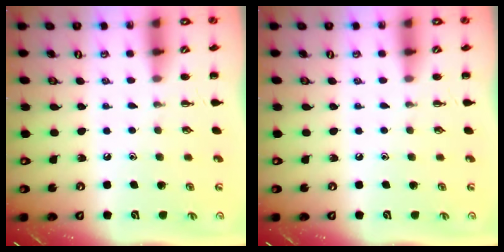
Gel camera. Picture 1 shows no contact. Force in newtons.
{"total": 0.0}